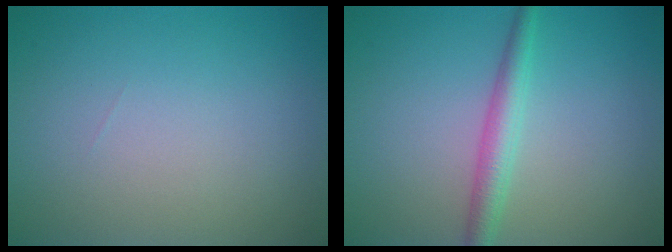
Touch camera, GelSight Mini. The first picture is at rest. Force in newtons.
{"total": 2.7, "press": 2.7, "slide": 0.0}